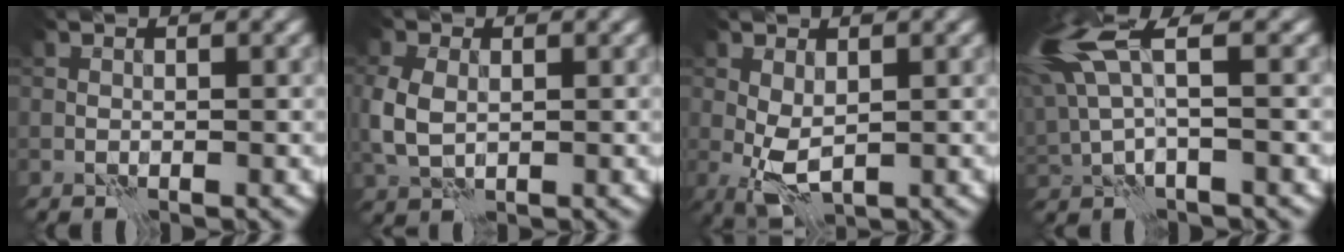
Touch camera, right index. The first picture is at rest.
{"total": 3.7, "force": [0.1, 2.7, 2.5], "torque": [-0.071, 0.002, 0.004]}
{"total": 3.2, "force": [-0.1, 1.6, 2.7], "torque": [-0.062, -0.003, 0.000]}
{"total": 6.3, "force": [2.4, 2.0, 5.4], "torque": [-0.136, 0.017, 0.046]}